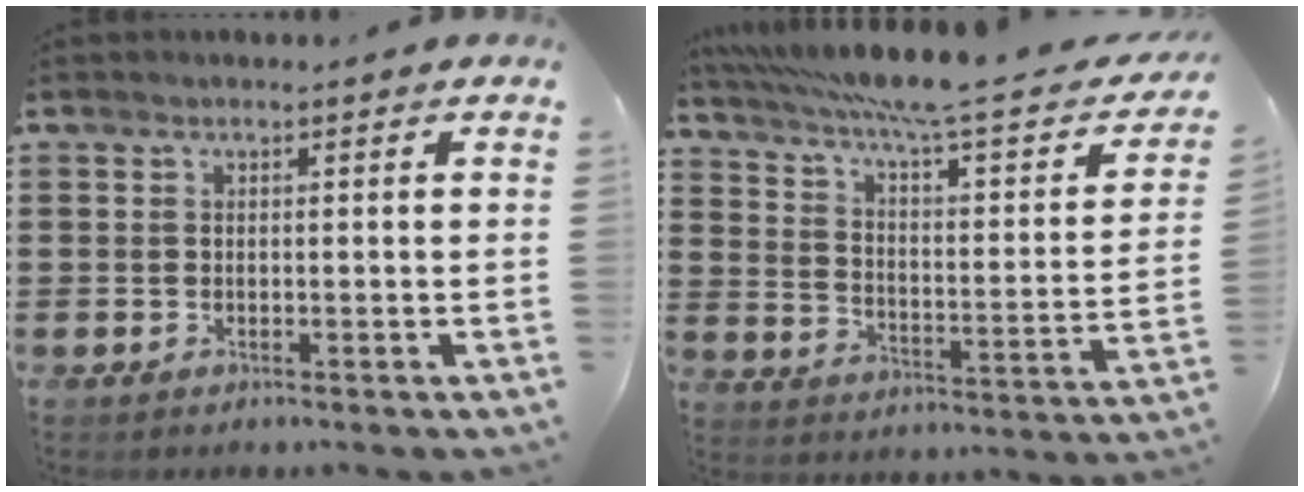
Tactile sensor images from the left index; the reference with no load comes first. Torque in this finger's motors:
{"motor_torque": [1.31, -0.82, 1.05, 0.19]}